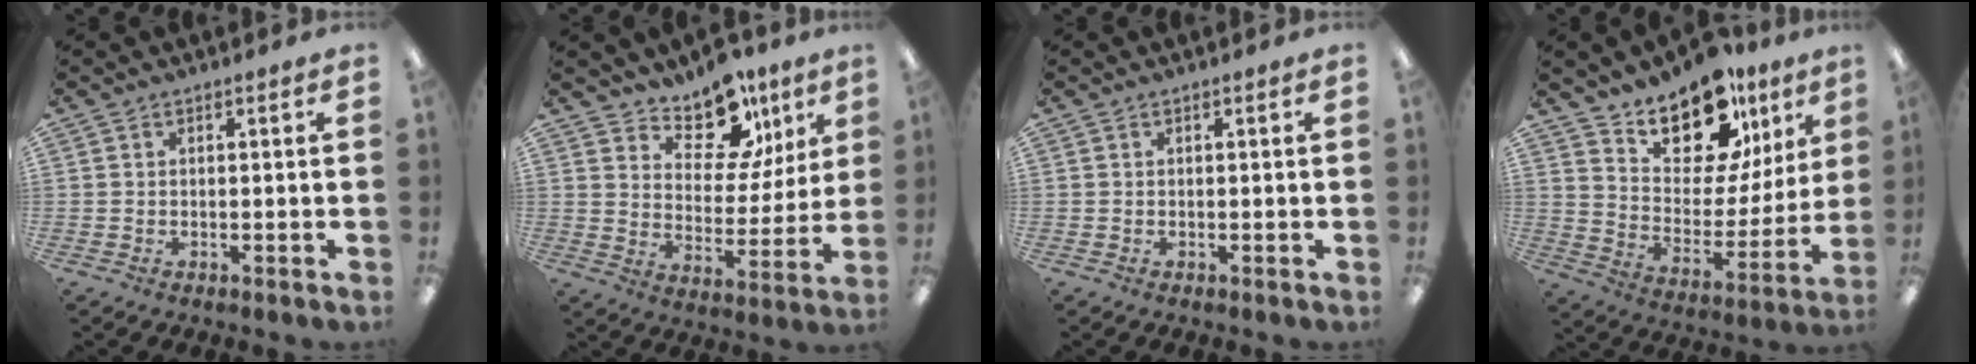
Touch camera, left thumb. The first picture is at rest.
{"total": 13.0, "force": [10.3, 6.4, 4.8], "torque": [-0.078, -0.075, 0.186]}
{"total": 0.0}
{"total": 17.6, "force": [13.8, 8.0, 7.3], "torque": [-0.128, -0.098, 0.246]}